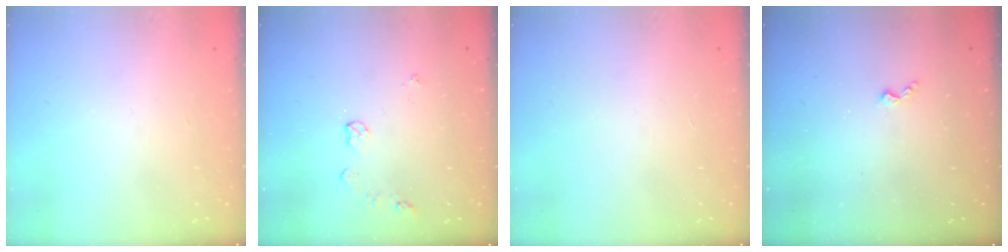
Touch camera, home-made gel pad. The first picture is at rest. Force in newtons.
{"total": 4.4, "press": 4.4, "slide": 0.6}
{"total": 0.0}
{"total": 3.3, "press": 3.3, "slide": 0.5}